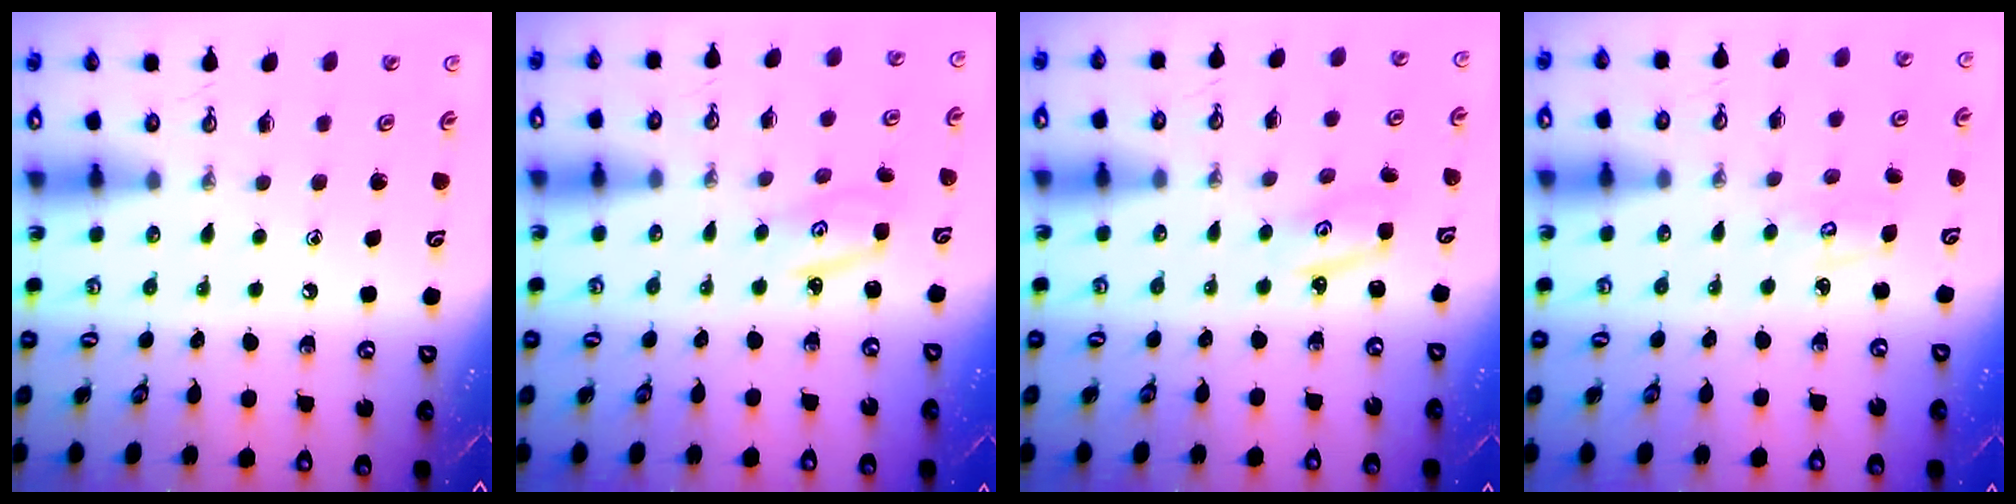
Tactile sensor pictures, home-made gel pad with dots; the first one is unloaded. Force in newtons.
{"total": 3.2, "press": 3.2, "slide": 0.1}
{"total": 2.2, "press": 2.2, "slide": 0.2}
{"total": 3.2, "press": 3.2, "slide": 0.2}